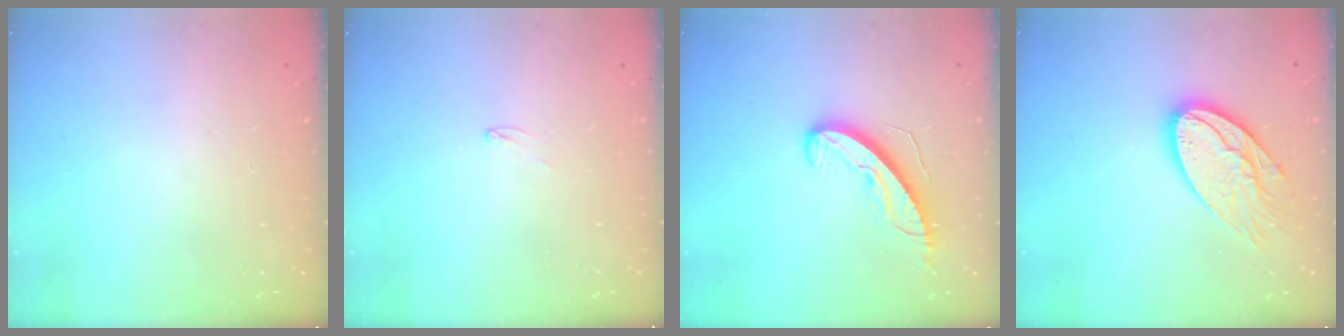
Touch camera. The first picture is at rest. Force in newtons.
{"total": 2.6, "press": 2.6, "slide": 0.2}
{"total": 9.0, "press": 9.0, "slide": 0.3}
{"total": 14.3, "press": 14.3, "slide": 0.7}